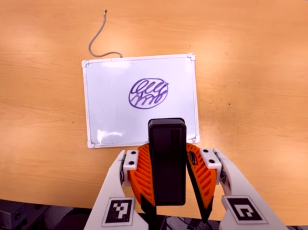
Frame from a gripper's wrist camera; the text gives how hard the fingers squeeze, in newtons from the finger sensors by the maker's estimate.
{"total": 7.4, "left": 6.4, "right": 8.4}